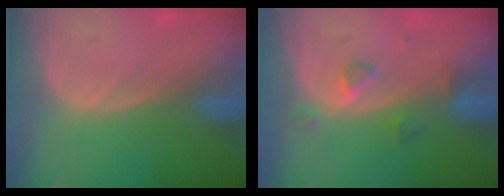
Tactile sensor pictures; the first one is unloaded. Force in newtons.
{"total": 3.0, "press": 2.8, "slide": 0.9}